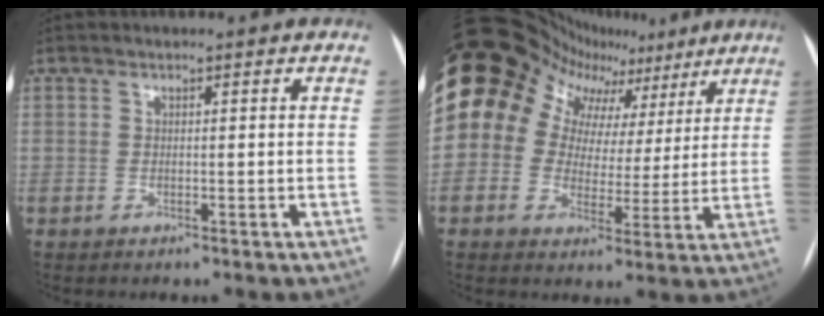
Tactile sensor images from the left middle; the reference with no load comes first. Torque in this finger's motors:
{"motor_torque": [2.14, 0.00, 1.06, 0.21]}